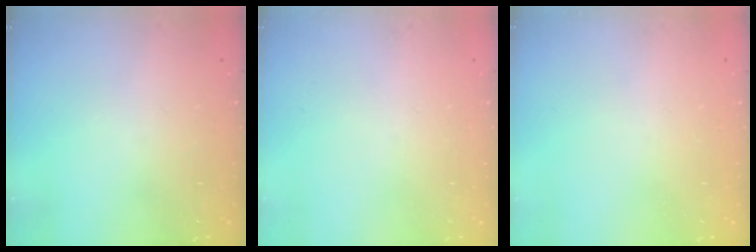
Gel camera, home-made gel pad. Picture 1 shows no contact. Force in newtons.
{"total": 0.0}
{"total": 0.0}